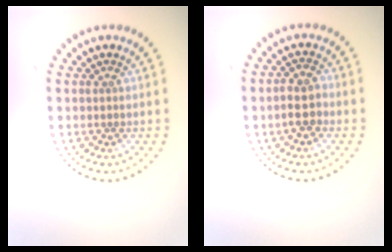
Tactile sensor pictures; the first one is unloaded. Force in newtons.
{"total": 2.6, "press": 2.4, "slide": 0.9}